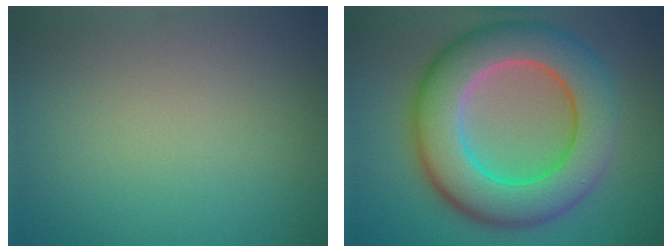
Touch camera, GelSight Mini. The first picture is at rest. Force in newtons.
{"total": 11.3, "press": 11.3, "slide": 0.7}